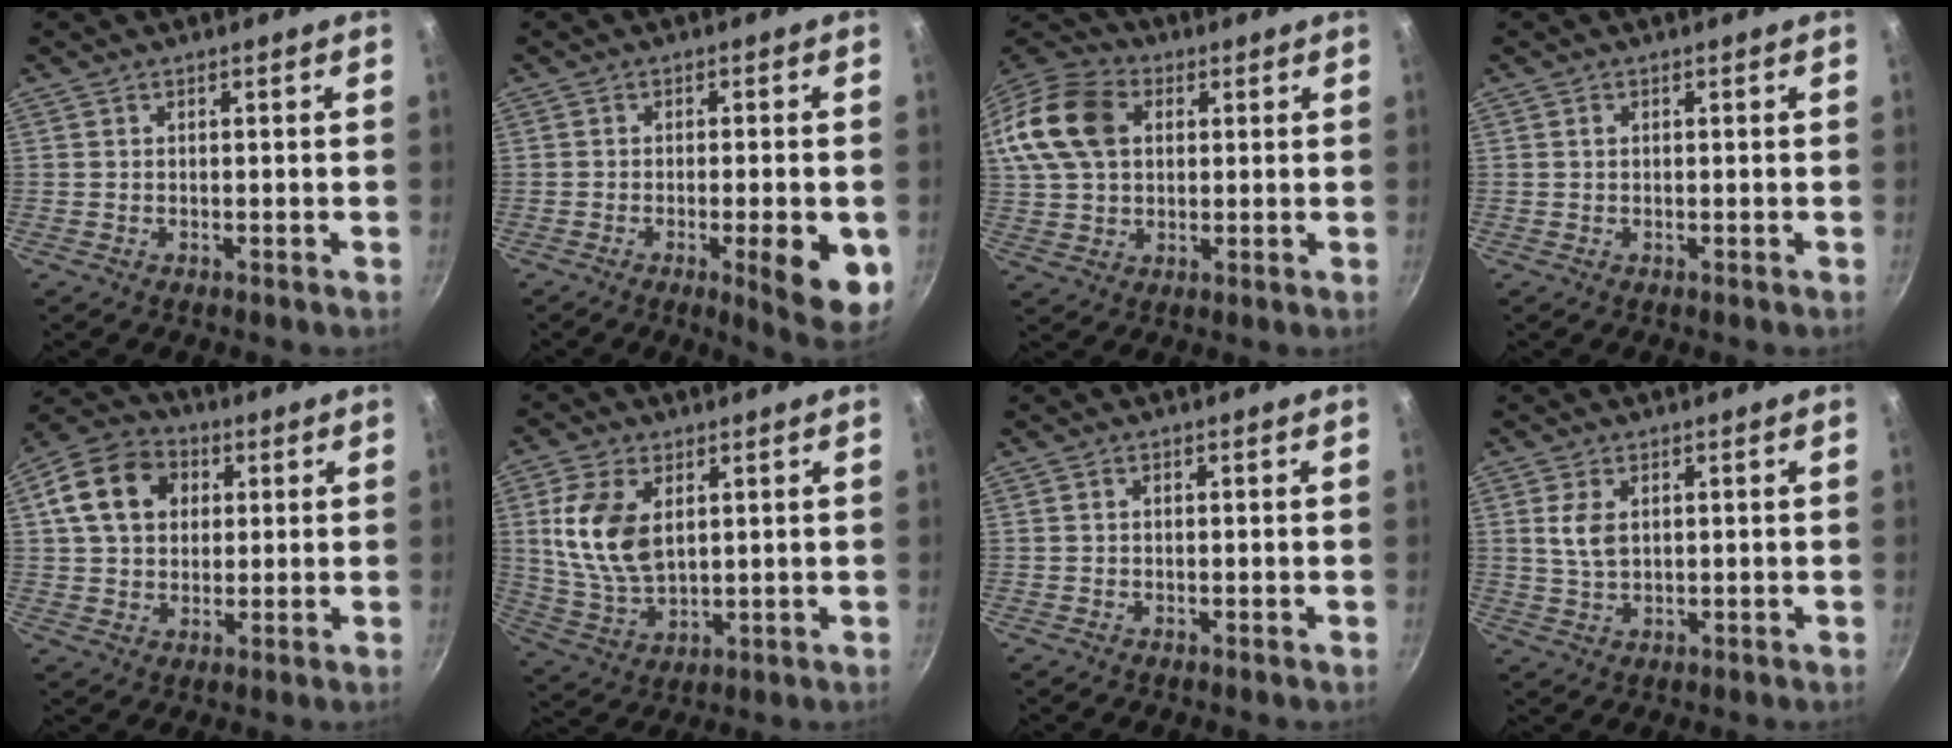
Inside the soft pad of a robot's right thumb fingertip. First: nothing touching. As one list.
[{"total": 10.4, "force": [-2.9, 2.5, 9.7], "torque": [-0.113, 0.000, -0.036]}, {"total": 18.3, "force": [4.5, 13.4, 11.7], "torque": [-0.242, 0.025, 0.072]}, {"total": 0.6, "force": [0.1, 0.5, 0.4], "torque": [-0.006, 0.003, 0.002]}, {"total": 13.3, "force": [3.4, 10.3, 7.6], "torque": [-0.116, 0.014, 0.044]}, {"total": 12.4, "force": [3.1, 7.4, 9.5], "torque": [-0.181, -0.019, 0.069]}, {"total": 0.5, "force": [0.1, 0.4, 0.3], "torque": [-0.004, 0.003, 0.001]}, {"total": 4.6, "force": [1.2, 2.7, 3.5], "torque": [-0.068, -0.005, 0.024]}]